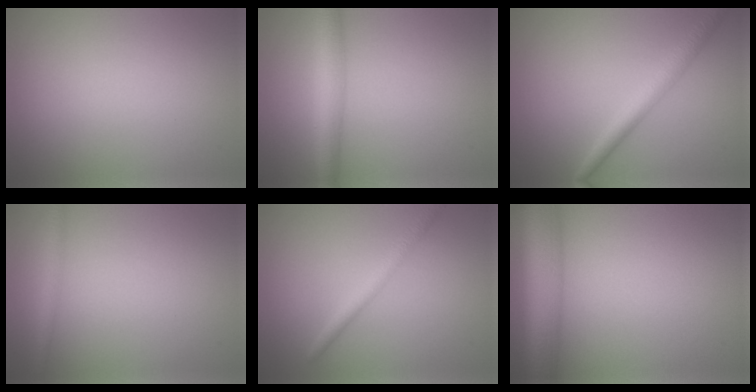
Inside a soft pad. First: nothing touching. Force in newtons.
{"total": 3.7, "press": 3.7, "slide": 0.1}
{"total": 2.8, "press": 2.8, "slide": 0.1}
{"total": 1.3, "press": 1.3, "slide": 0.0}
{"total": 2.1, "press": 2.1, "slide": 0.1}
{"total": 7.8, "press": 7.8, "slide": 0.3}